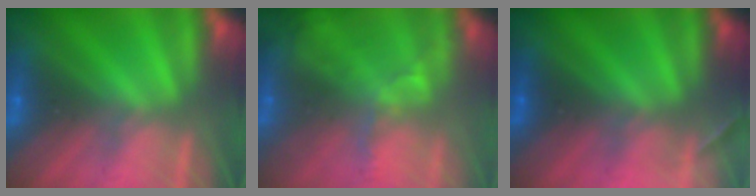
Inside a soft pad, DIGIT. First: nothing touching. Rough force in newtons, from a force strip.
{"total": 7.0}
{"total": 1.7}